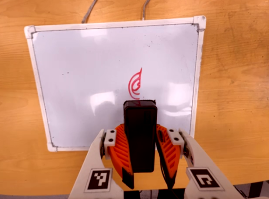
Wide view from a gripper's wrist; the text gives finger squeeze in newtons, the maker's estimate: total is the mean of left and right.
{"total": 10.3, "left": 8.7, "right": 11.9}